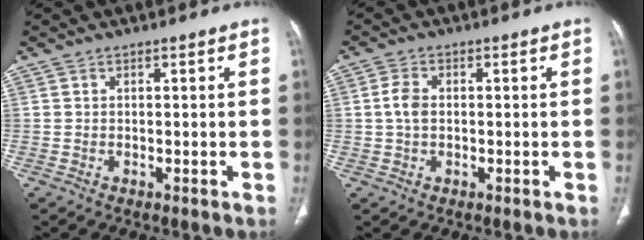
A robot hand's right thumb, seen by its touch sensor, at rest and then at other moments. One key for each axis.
{"total": 3.6, "fx": 0.1, "fy": 2.4, "fz": 2.7, "tx": -0.057, "ty": 0.007, "tz": -0.001}